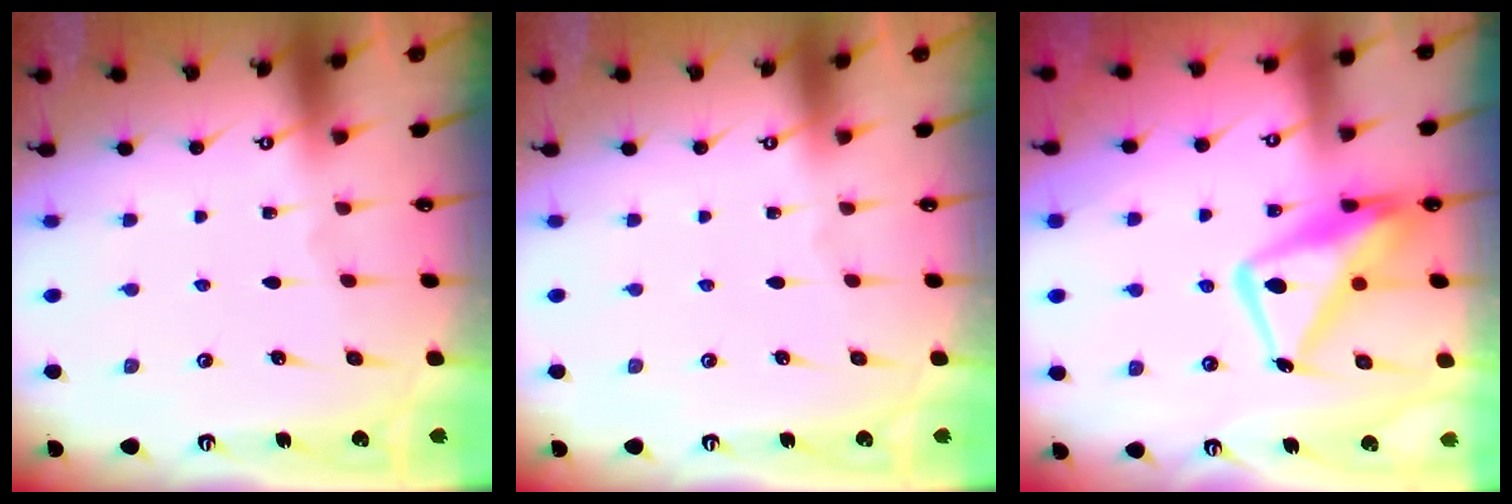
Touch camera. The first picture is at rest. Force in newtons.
{"total": 0.0}
{"total": 14.7, "press": 14.6, "slide": 1.3}